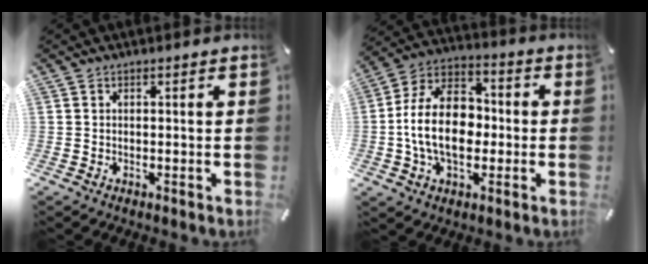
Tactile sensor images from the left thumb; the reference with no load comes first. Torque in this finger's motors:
{"motor_torque": [0.29, 1.17, 0.47, 0.08, 0.69]}